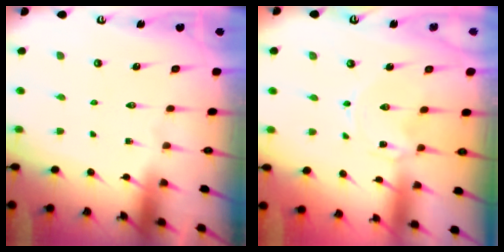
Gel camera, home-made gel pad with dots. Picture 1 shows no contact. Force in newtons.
{"total": 0.0}